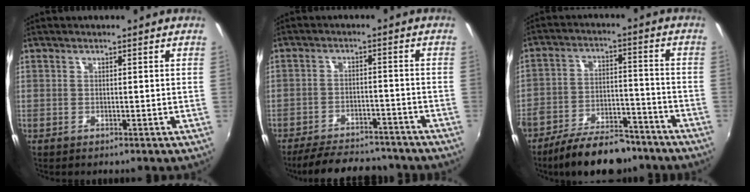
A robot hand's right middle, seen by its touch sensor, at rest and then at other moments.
{"total": 15.5, "force": [-13.4, 4.7, 6.2], "torque": [-0.137, -0.003, -0.185]}
{"total": 15.1, "force": [-11.8, 5.6, 7.4], "torque": [-0.143, -0.005, -0.179]}